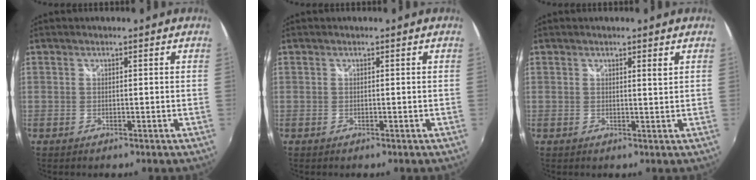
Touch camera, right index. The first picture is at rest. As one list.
[{"total": 0.0}, {"total": 1.3, "force": [0.8, -0.1, 1.0], "torque": [-0.016, 0.000, 0.011]}]